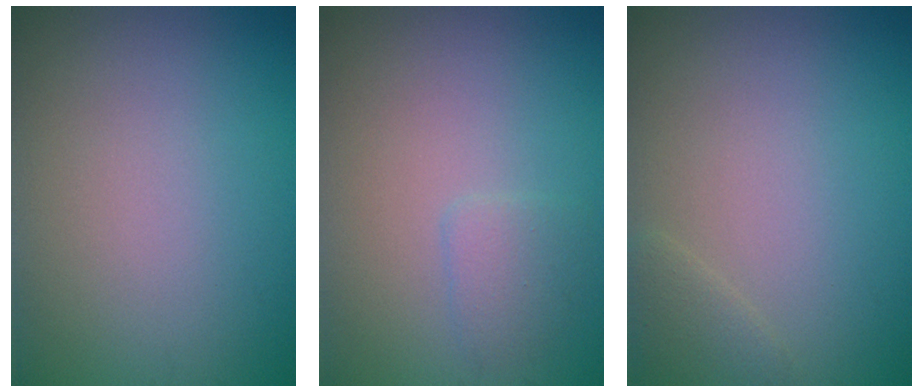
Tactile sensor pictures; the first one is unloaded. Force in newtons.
{"total": 1.4, "press": 1.4, "slide": 0.1}
{"total": 1.1, "press": 1.1, "slide": 0.0}